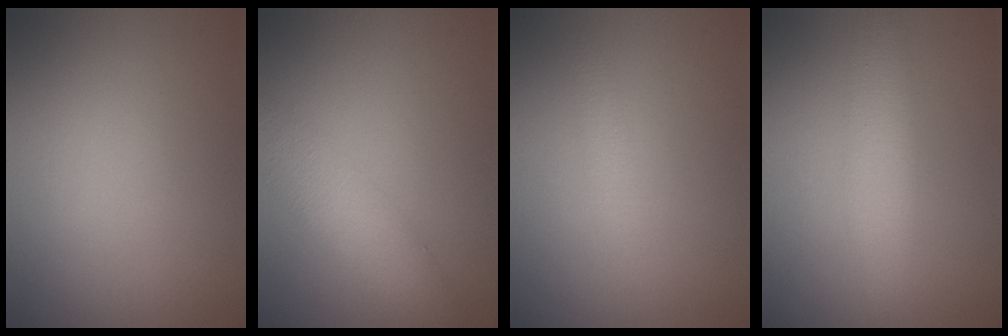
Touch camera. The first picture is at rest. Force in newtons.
{"total": 4.5, "press": 4.5, "slide": 0.1}
{"total": 1.2, "press": 1.2, "slide": 0.0}
{"total": 3.6, "press": 3.6, "slide": 0.1}